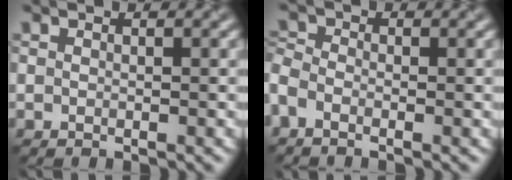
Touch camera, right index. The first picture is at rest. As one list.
[{"total": 2.1, "force": [-1.2, 1.1, 1.3], "torque": [-0.042, -0.006, -0.032]}]